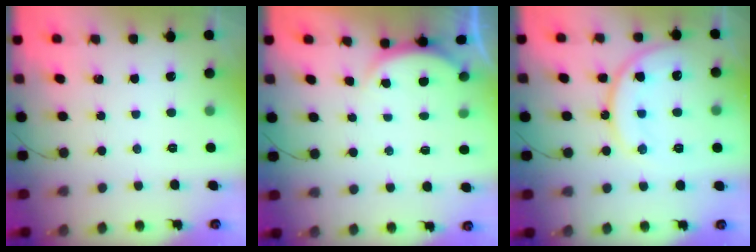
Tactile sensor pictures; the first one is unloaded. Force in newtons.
{"total": 2.9, "press": 2.2, "slide": 1.8}
{"total": 15.0, "press": 14.9, "slide": 1.6}